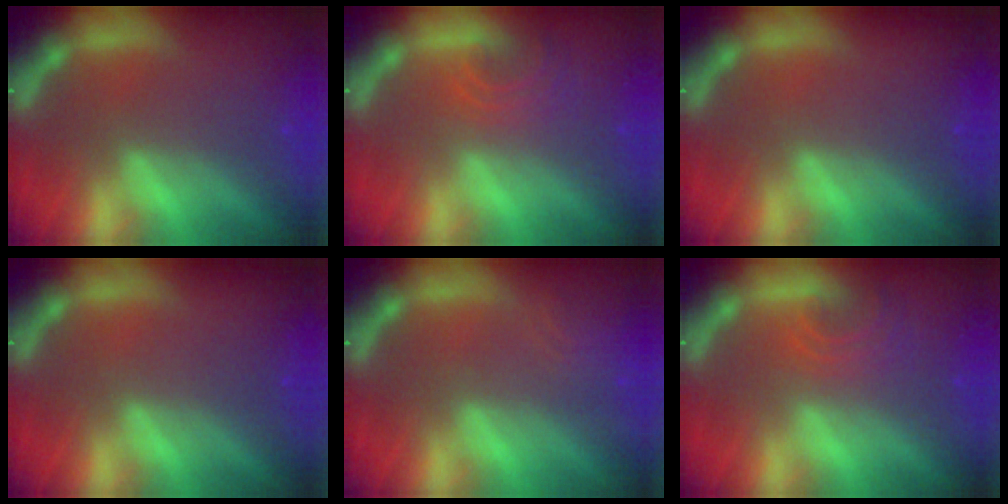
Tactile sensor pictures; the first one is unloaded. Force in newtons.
{"total": 2.9}
{"total": 0.0}
{"total": 0.0}
{"total": 1.9}
{"total": 2.9}